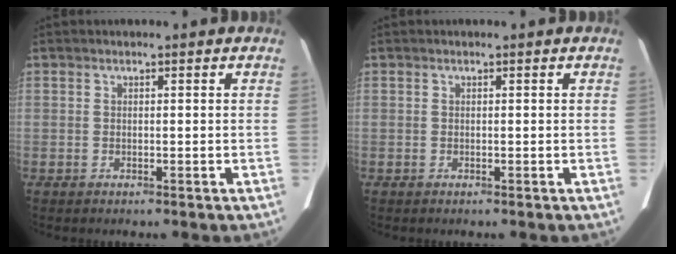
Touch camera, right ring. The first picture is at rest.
{"total": 0.0}